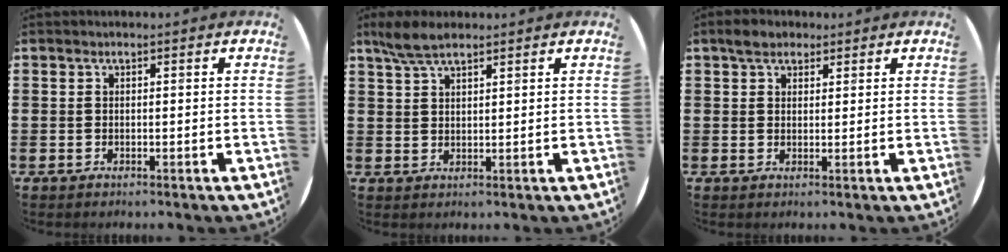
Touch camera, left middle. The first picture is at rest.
{"total": 4.4, "force": [3.4, 1.3, 2.4], "torque": [-0.054, 0.004, 0.063]}
{"total": 2.6, "force": [2.1, 1.3, 0.7], "torque": [-0.009, 0.005, 0.038]}